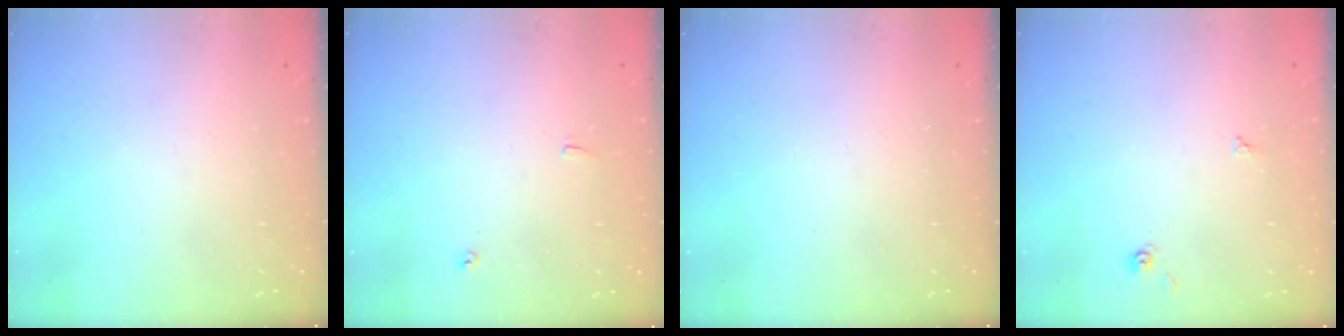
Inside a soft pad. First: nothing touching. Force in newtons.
{"total": 5.9, "press": 5.9, "slide": 0.3}
{"total": 0.0}
{"total": 2.2, "press": 2.1, "slide": 0.3}